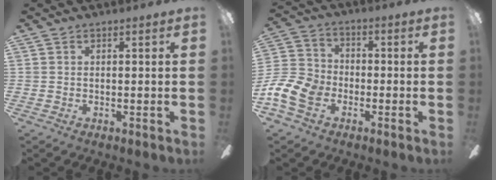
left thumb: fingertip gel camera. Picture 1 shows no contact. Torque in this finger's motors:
{"motor_torque": [-0.45, 0.67, 0.69, 0.35, 0.18]}